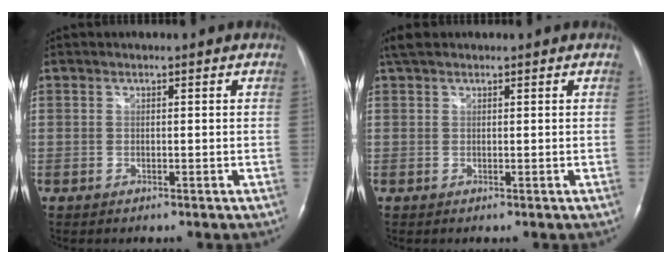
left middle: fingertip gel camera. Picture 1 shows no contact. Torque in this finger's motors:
{"motor_torque": [0.43, -0.05, -0.07, 0.03]}